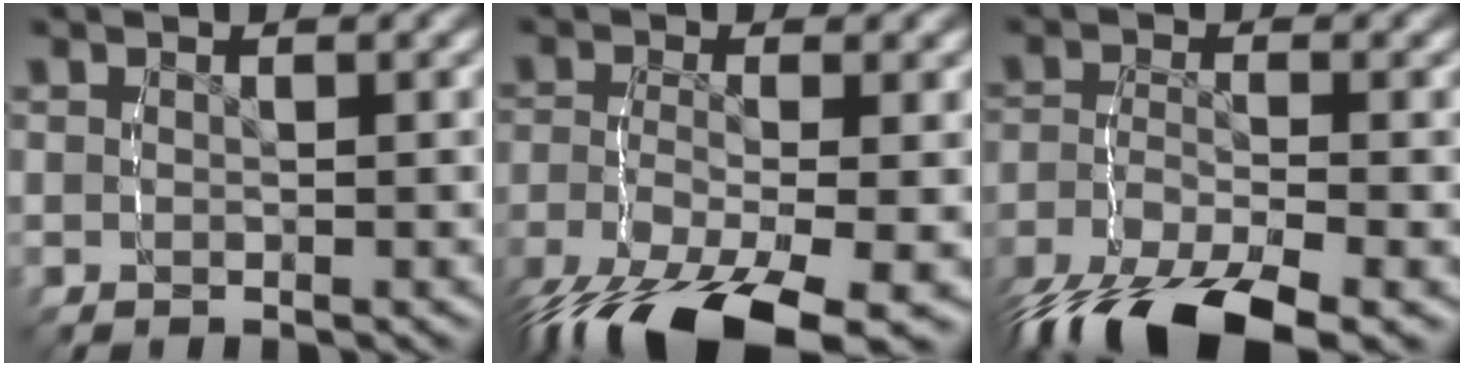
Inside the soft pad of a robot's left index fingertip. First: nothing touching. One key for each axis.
{"total": 8.6, "fx": -6.0, "fy": 2.9, "fz": 5.4, "tx": -0.115, "ty": -0.034, "tz": -0.077}
{"total": 7.9, "fx": -5.8, "fy": 2.4, "fz": 4.7, "tx": -0.097, "ty": -0.019, "tz": -0.082}